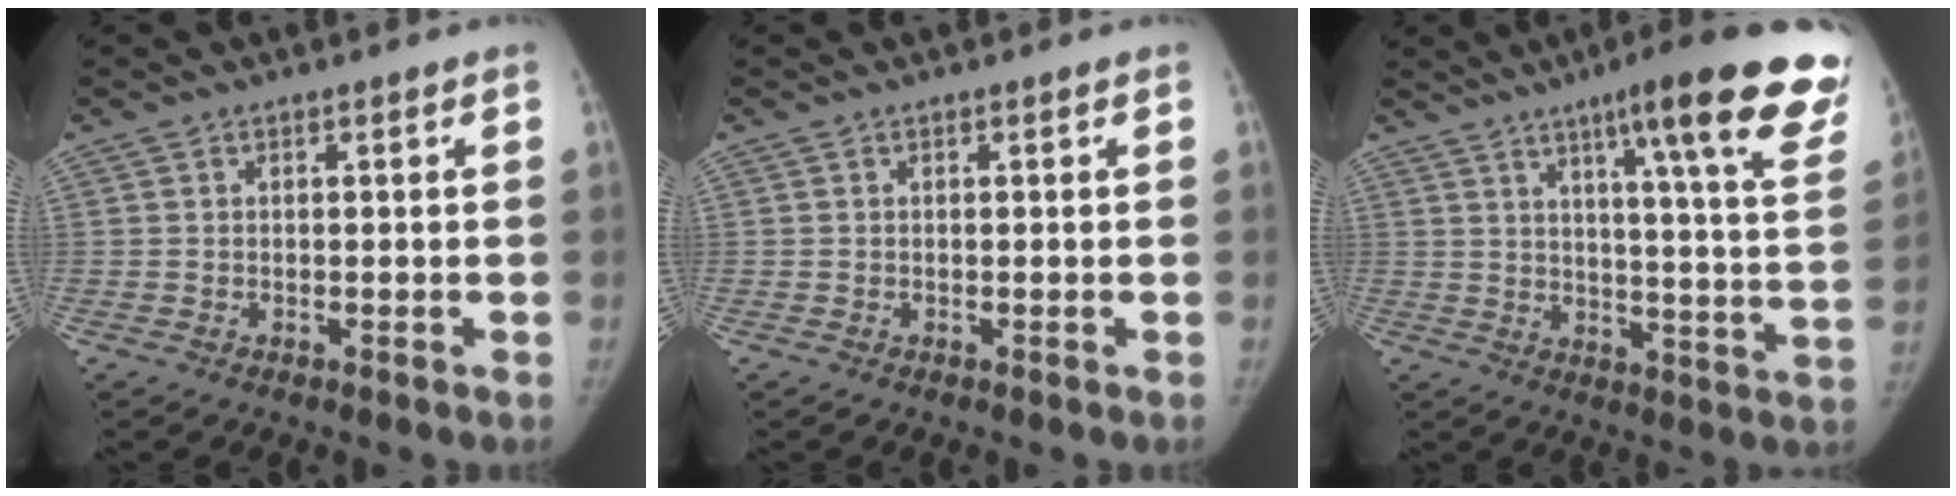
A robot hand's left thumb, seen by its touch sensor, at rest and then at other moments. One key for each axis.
{"total": 0.0}
{"total": 24.2, "fx": 15.0, "fy": 3.1, "fz": 18.8, "tx": -0.237, "ty": -0.061, "tz": 0.193}